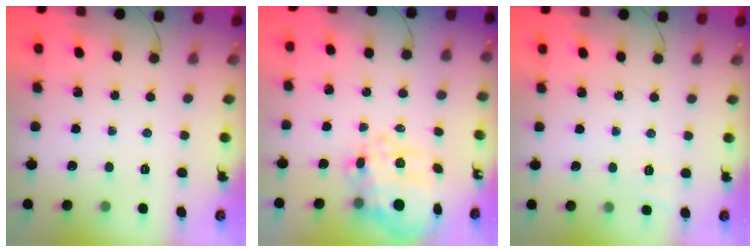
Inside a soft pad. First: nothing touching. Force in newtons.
{"total": 11.9, "press": 11.7, "slide": 2.5}
{"total": 7.0, "press": 6.7, "slide": 2.2}